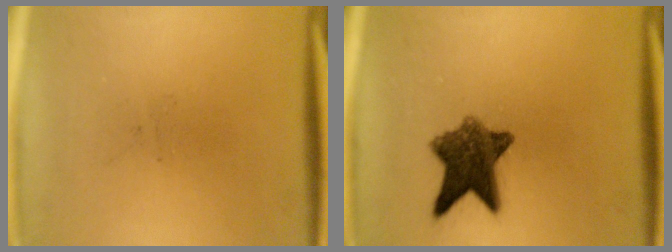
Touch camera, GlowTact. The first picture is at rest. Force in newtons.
{"total": 8.8}